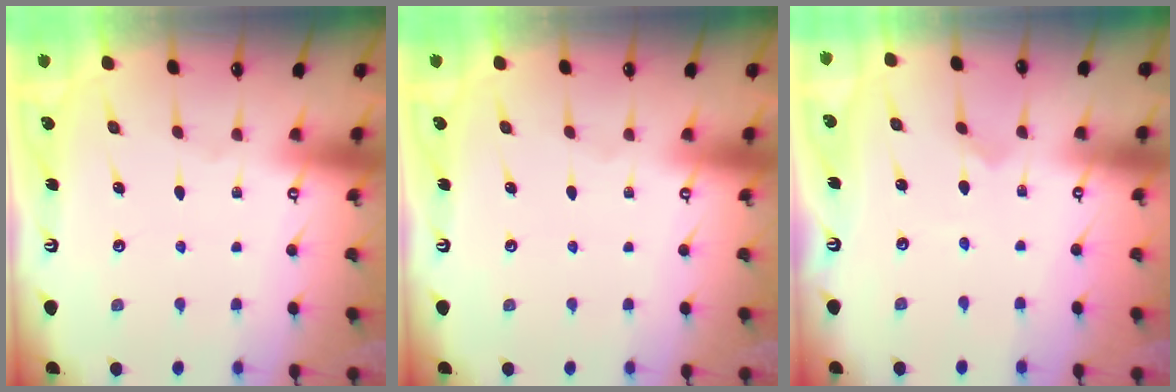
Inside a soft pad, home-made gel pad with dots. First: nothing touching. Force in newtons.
{"total": 0.0}
{"total": 0.0}